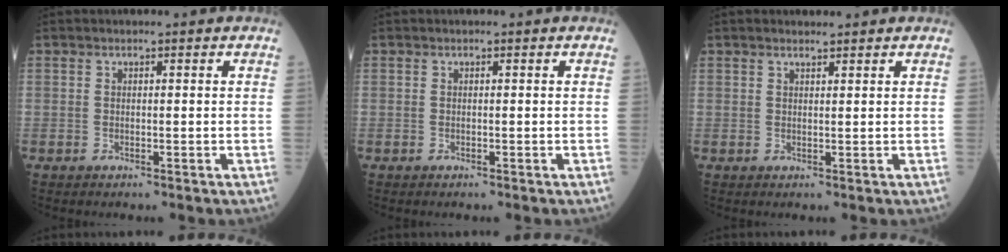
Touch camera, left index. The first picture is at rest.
{"total": 0.0}
{"total": 1.9, "force": [1.7, 0.4, 0.7], "torque": [-0.017, 0.007, 0.029]}